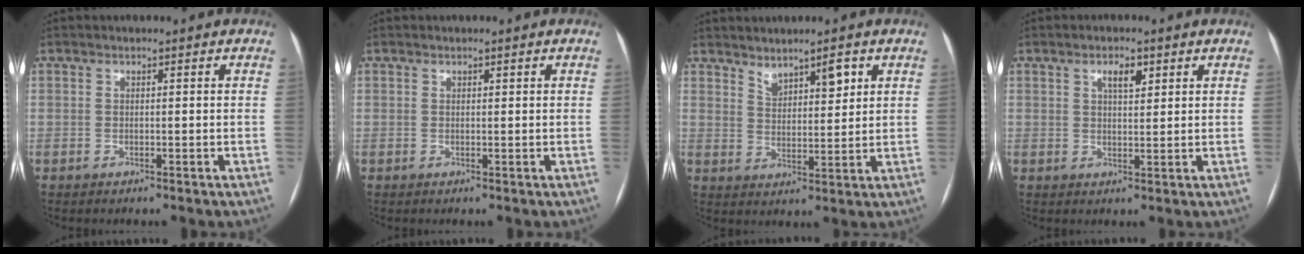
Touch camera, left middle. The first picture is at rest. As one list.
[{"total": 0.0}, {"total": 5.1, "force": [3.5, 1.7, 3.2], "torque": [-0.056, 0.004, 0.063]}, {"total": 3.1, "force": [1.6, 1.1, 2.4], "torque": [-0.040, 0.003, 0.027]}]